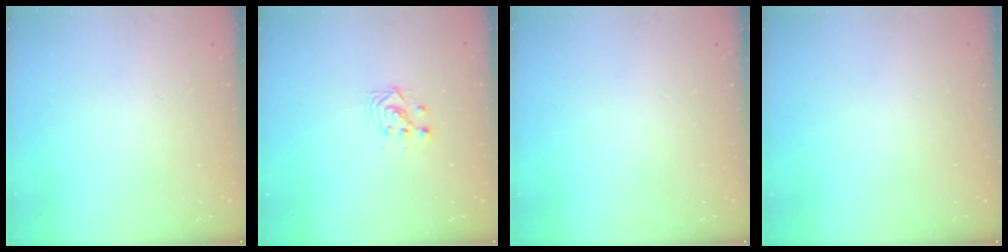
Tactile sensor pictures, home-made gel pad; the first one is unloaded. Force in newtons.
{"total": 3.6, "press": 3.6, "slide": 0.1}
{"total": 0.0}
{"total": 0.0}